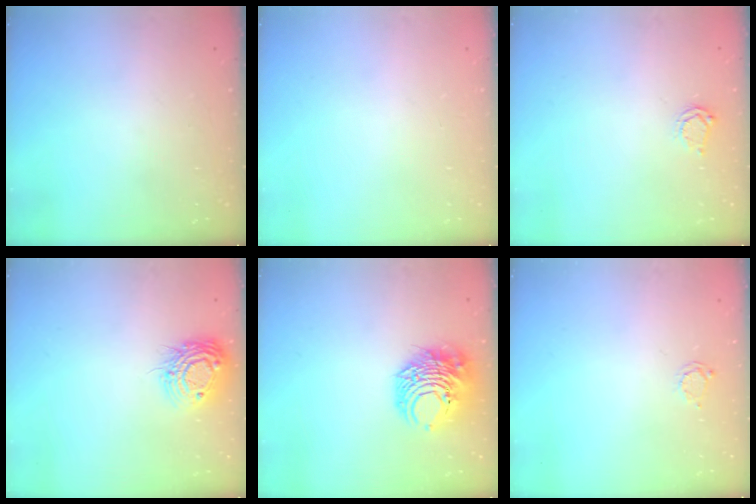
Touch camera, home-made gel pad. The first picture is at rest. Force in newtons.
{"total": 0.0}
{"total": 4.0, "press": 3.9, "slide": 0.5}
{"total": 12.1, "press": 12.0, "slide": 1.1}
{"total": 10.7, "press": 10.5, "slide": 1.7}
{"total": 2.8, "press": 2.8, "slide": 0.3}